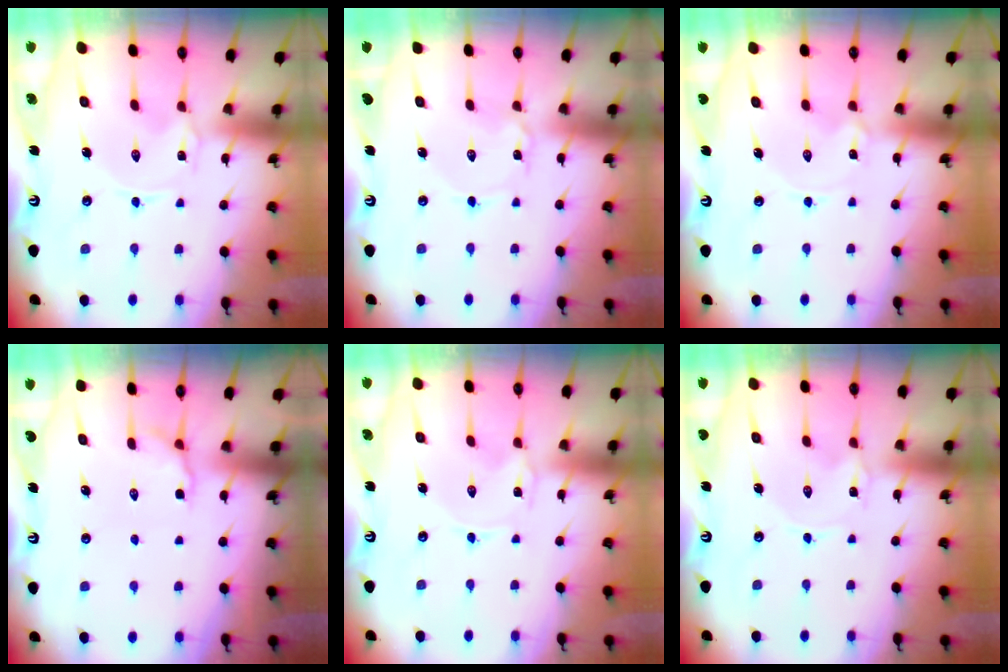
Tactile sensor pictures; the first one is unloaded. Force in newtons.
{"total": 2.0, "press": 2.0, "slide": 0.2}
{"total": 0.7, "press": 0.7, "slide": 0.0}
{"total": 4.9, "press": 4.6, "slide": 1.4}
{"total": 0.0}
{"total": 0.0}